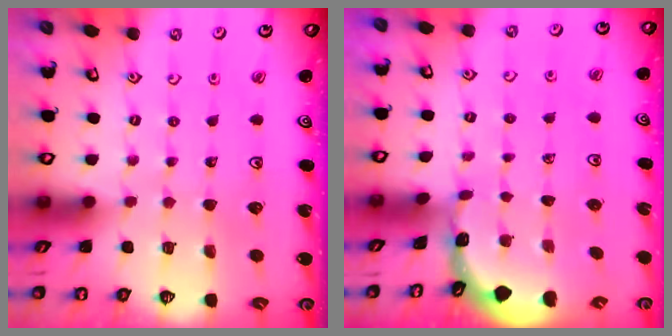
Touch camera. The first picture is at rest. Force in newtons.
{"total": 0.8, "press": 0.8, "slide": 0.1}